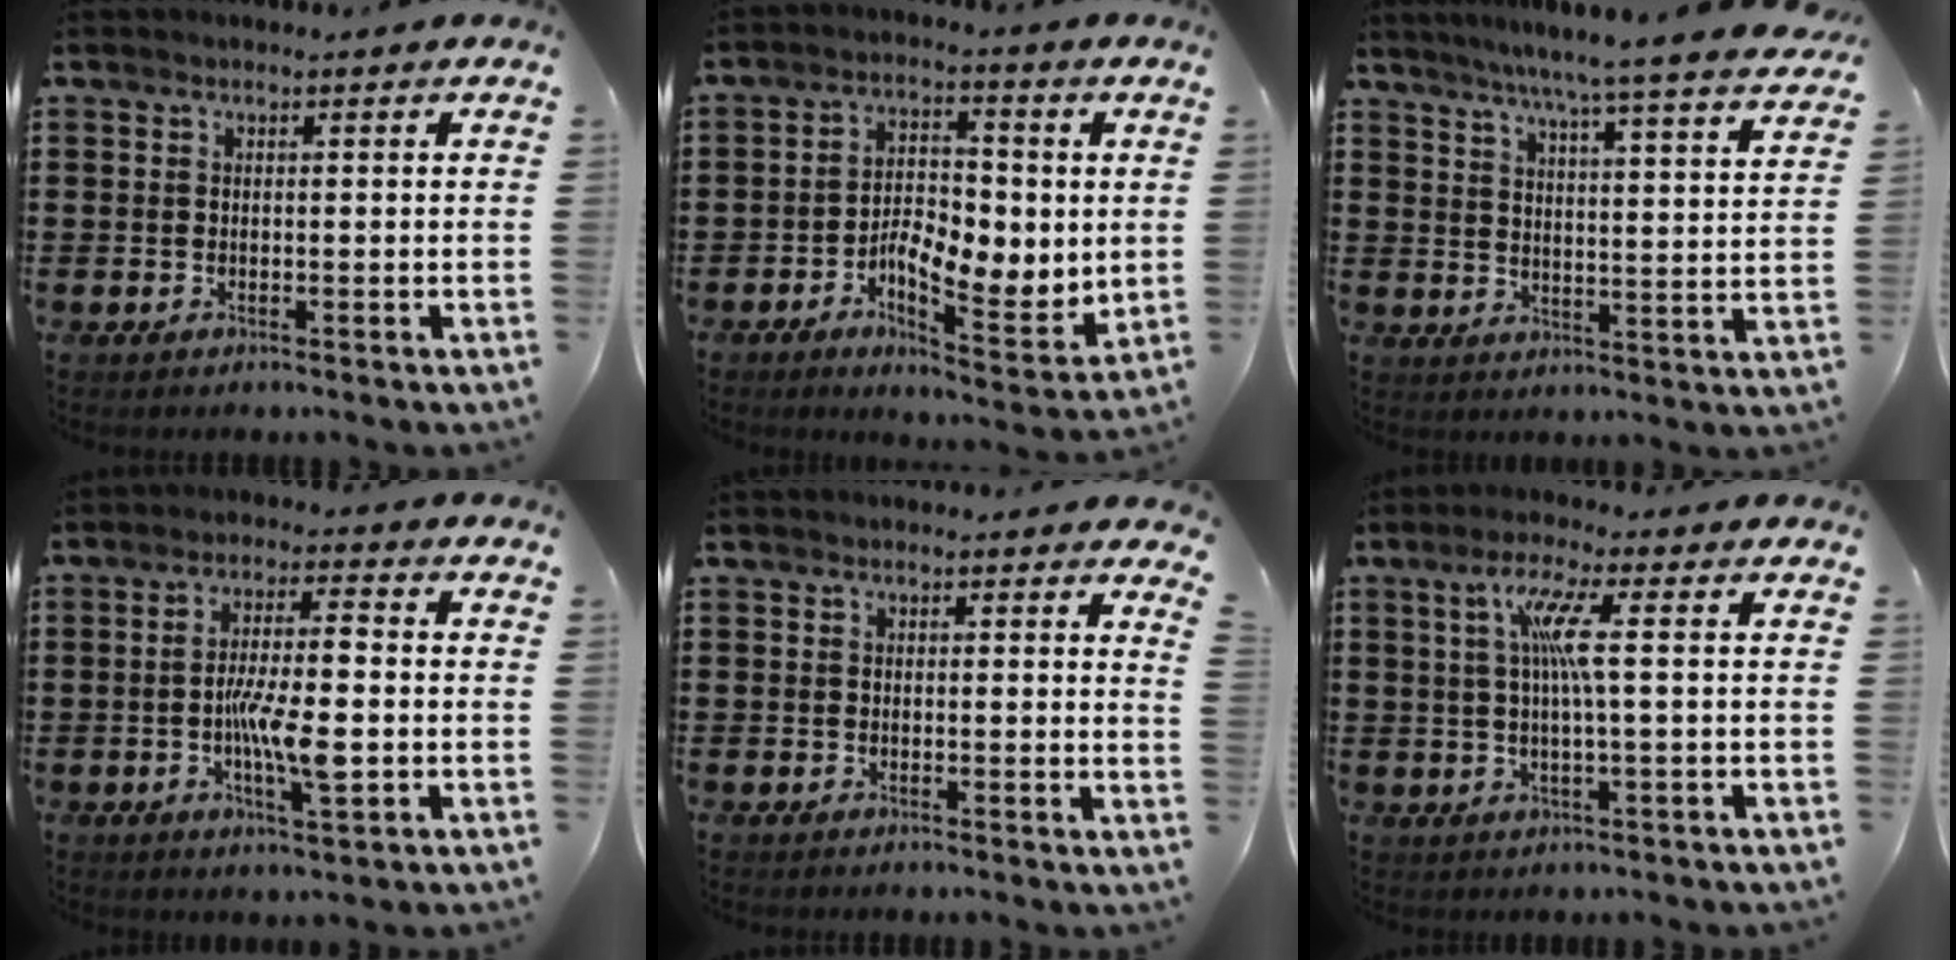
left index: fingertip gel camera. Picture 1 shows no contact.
{"total": 5.8, "force": [-0.9, 3.3, 4.7], "torque": [-0.083, -0.001, -0.021]}
{"total": 5.8, "force": [5.2, -1.0, 2.3], "torque": [-0.068, -0.043, 0.083]}
{"total": 8.0, "force": [-1.5, 1.8, 7.7], "torque": [-0.143, 0.000, -0.029]}
{"total": 1.2, "force": [1.1, 0.2, 0.4], "torque": [-0.004, -0.002, 0.020]}
{"total": 6.0, "force": [1.3, 0.1, 5.9], "torque": [-0.118, -0.001, 0.016]}